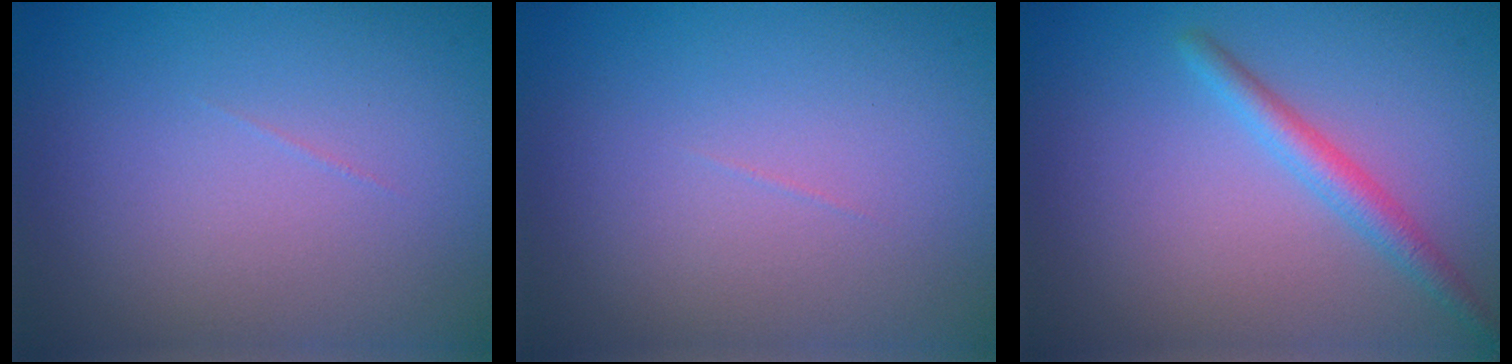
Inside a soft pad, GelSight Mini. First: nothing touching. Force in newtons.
{"total": 0.0}
{"total": 2.2, "press": 2.2, "slide": 0.0}